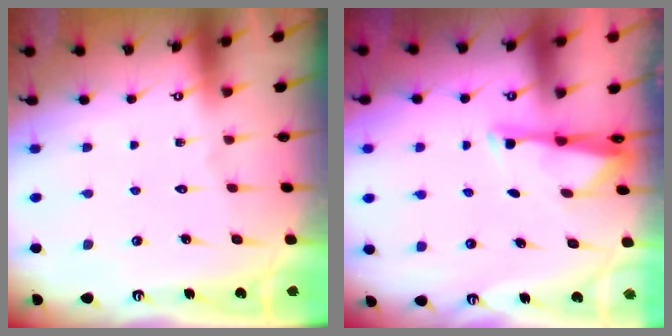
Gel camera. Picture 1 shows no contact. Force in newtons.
{"total": 3.1, "press": 3.0, "slide": 0.6}